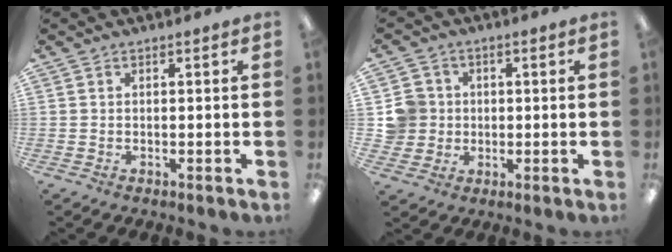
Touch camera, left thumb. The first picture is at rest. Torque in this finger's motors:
{"motor_torque": [-0.14, 0.42, 0.03, -0.21, -0.01]}